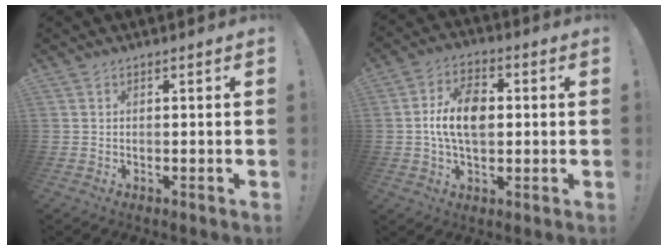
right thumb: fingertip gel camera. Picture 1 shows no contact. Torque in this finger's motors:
{"motor_torque": [0.20, 0.40, 0.05, -0.01, 0.01]}